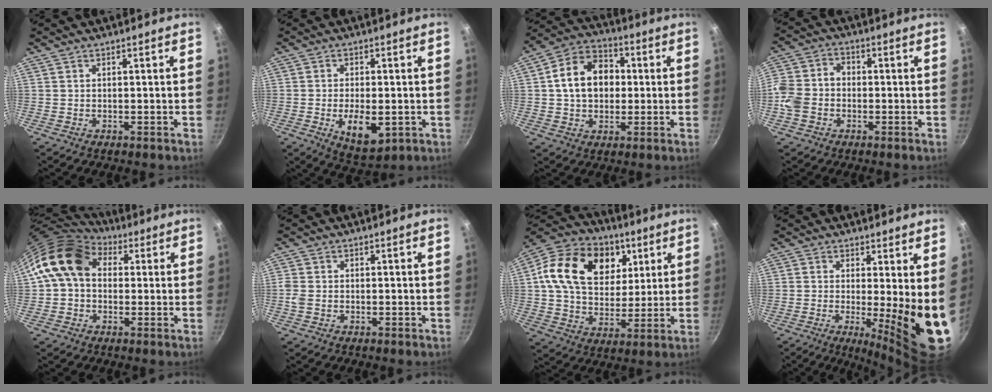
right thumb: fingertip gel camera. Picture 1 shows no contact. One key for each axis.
{"total": 8.9, "fx": -1.9, "fy": 4.4, "fz": 7.5, "tx": -0.109, "ty": -0.006, "tz": -0.017}
{"total": 13.2, "fx": 1.1, "fy": 10.0, "fz": 8.5, "tx": -0.113, "ty": 0.025, "tz": 0.004}
{"total": 8.5, "fx": -2.0, "fy": 6.6, "fz": 4.9, "tx": -0.085, "ty": 0.027, "tz": -0.055}
{"total": 12.6, "fx": 3.0, "fy": 9.5, "fz": 7.7, "tx": -0.115, "ty": 0.016, "tz": 0.032}
{"total": 1.7, "fx": -0.5, "fy": 1.3, "fz": 1.0, "tx": -0.024, "ty": 0.001, "tz": -0.012}
{"total": 23.1, "fx": 7.3, "fy": 16.5, "fz": 14.3, "tx": -0.229, "ty": -0.001, "tz": 0.116}
{"total": 12.4, "fx": -0.1, "fy": 2.6, "fz": 12.1, "tx": -0.149, "ty": -0.034, "tz": 0.002}